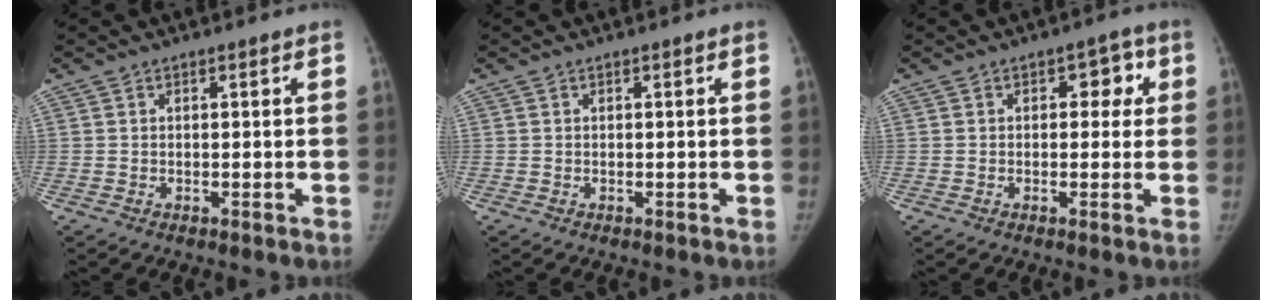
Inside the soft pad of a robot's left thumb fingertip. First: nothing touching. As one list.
[{"total": 0.0}, {"total": 4.3, "force": [1.0, 3.0, 2.9], "torque": [0.002, 0.004, 0.003]}]